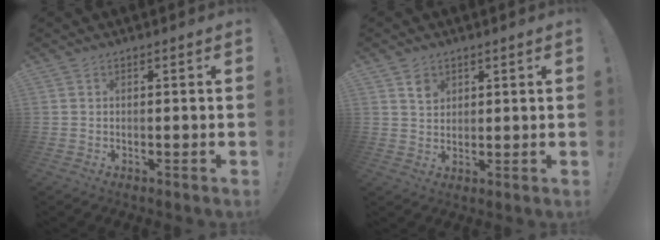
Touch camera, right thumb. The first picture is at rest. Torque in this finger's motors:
{"motor_torque": [0.00, 0.01, 0.28, 0.03, 0.00]}